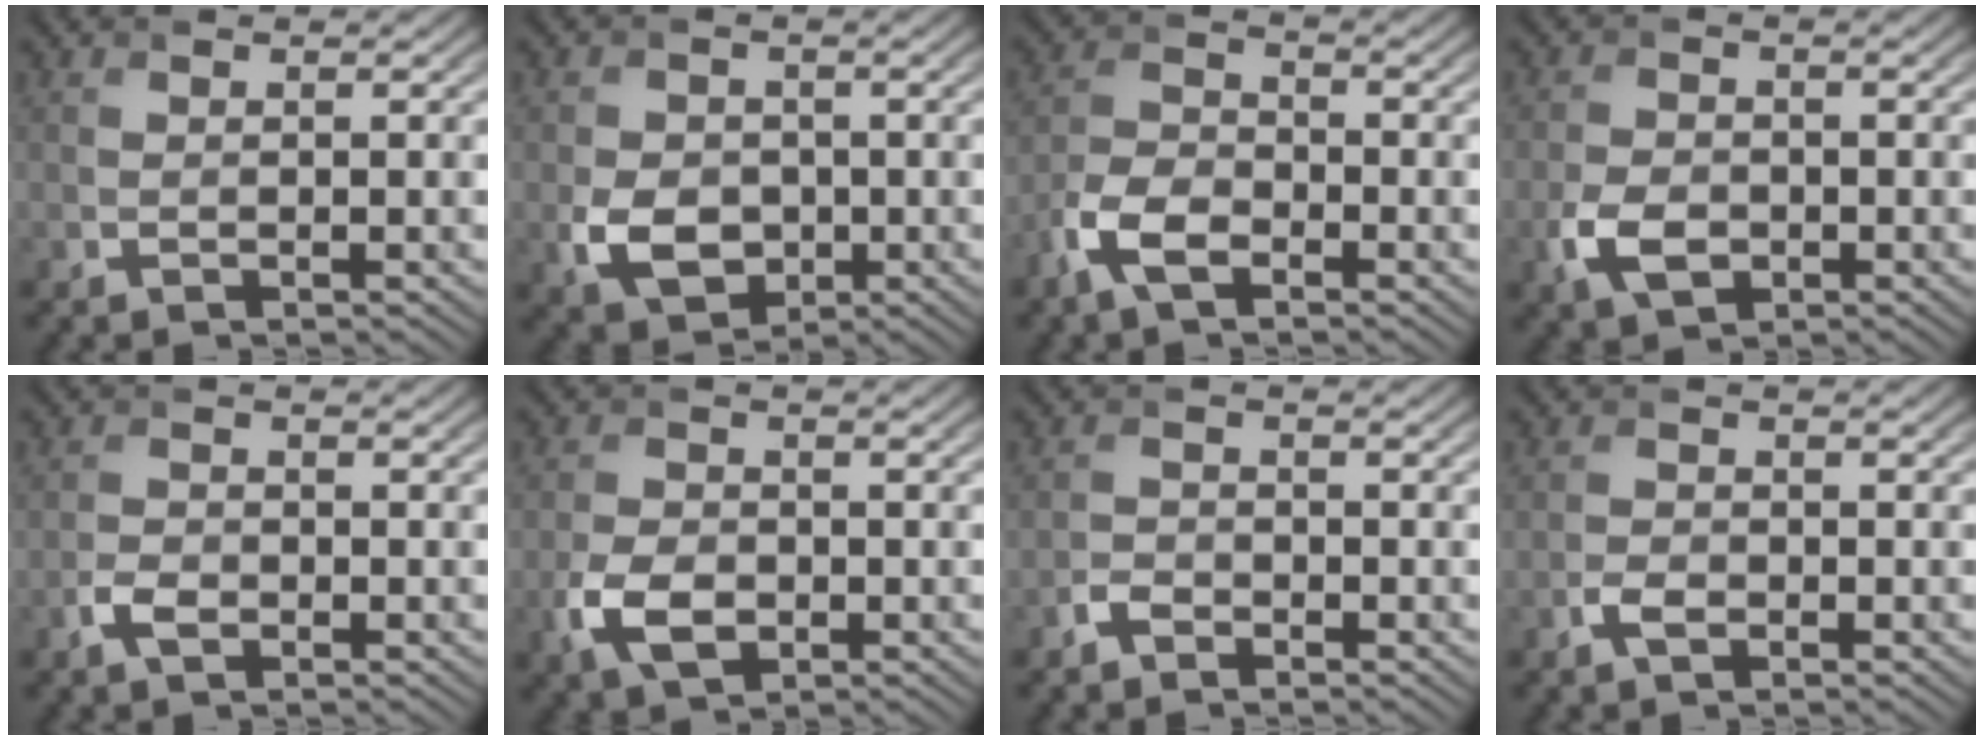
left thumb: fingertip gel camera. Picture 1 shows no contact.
{"total": 5.4, "force": [-1.2, 4.2, 3.2], "torque": [-0.070, -0.012, -0.023]}
{"total": 5.7, "force": [-3.4, 2.8, 3.6], "torque": [-0.082, -0.002, -0.081]}
{"total": 4.3, "force": [-1.7, 2.9, 2.7], "torque": [-0.066, -0.007, -0.037]}
{"total": 2.2, "force": [-1.2, 1.3, 1.4], "torque": [-0.031, 0.000, -0.028]}
{"total": 5.1, "force": [-1.9, 3.3, 3.4], "torque": [-0.077, -0.009, -0.041]}
{"total": 1.8, "force": [-1.4, 0.9, 0.6], "torque": [-0.011, 0.004, -0.033]}
{"total": 1.8, "force": [-1.0, 1.0, 1.1], "torque": [-0.024, 0.000, -0.023]}